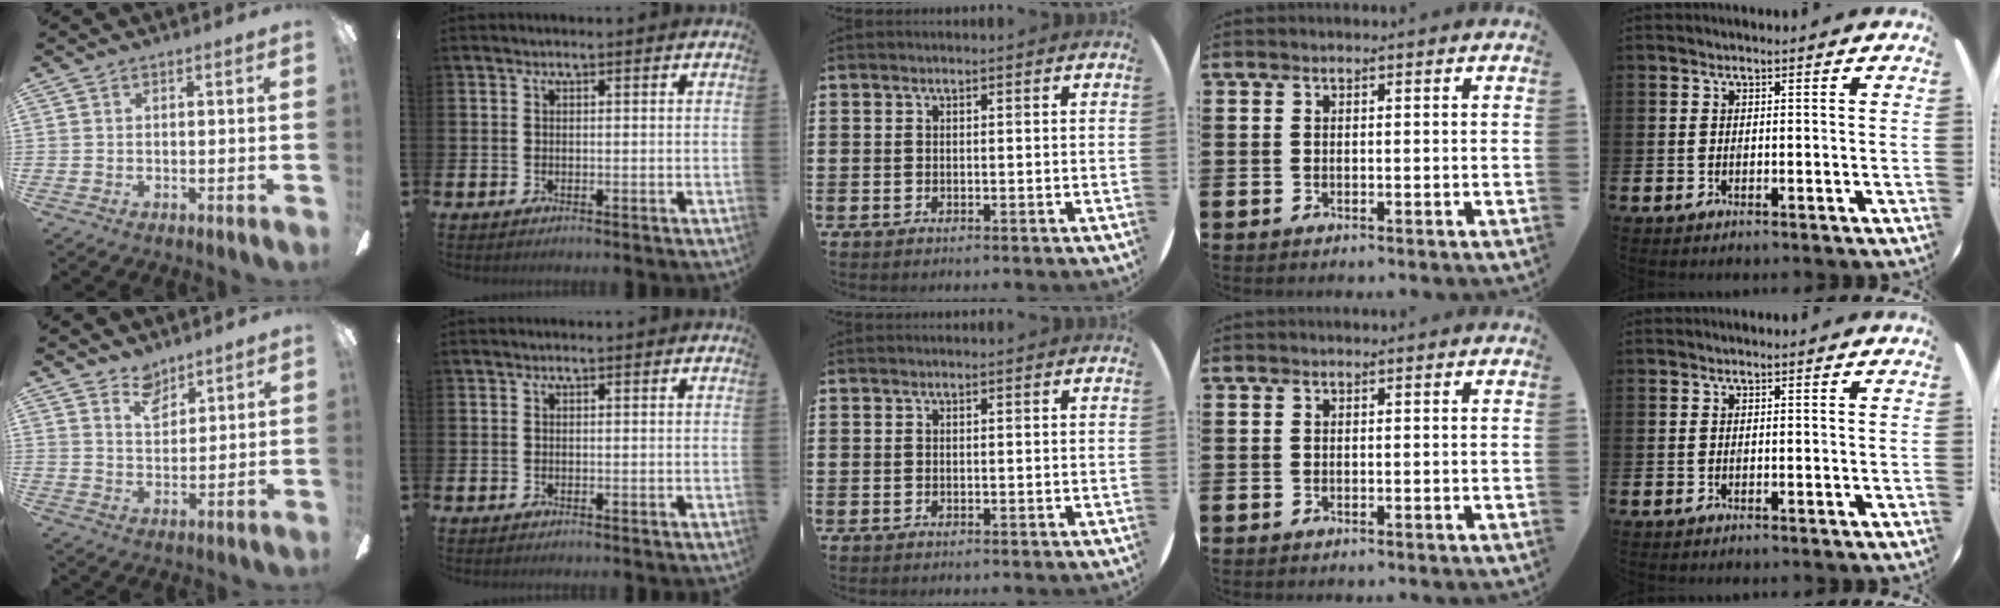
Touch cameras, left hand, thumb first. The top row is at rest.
{"thumb": {"total": 6.4, "force": [5.0, 3.5, 1.9], "torque": [-0.030, -0.019, 0.091]}}